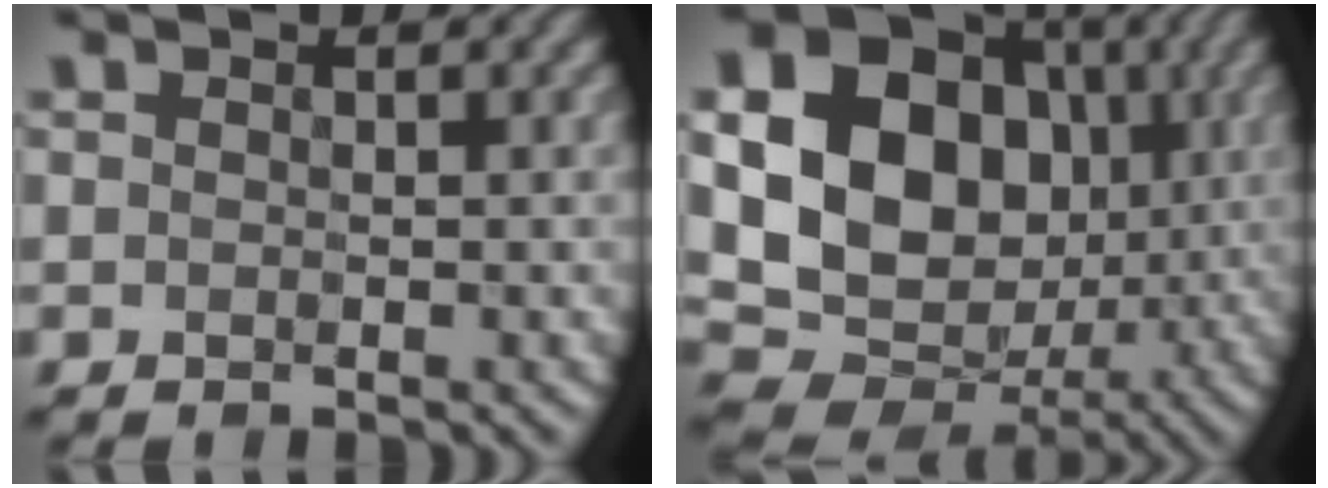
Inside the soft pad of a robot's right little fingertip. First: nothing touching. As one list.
[{"total": 21.1, "force": [3.1, 17.9, 10.7], "torque": [-0.224, 0.024, 0.030]}]